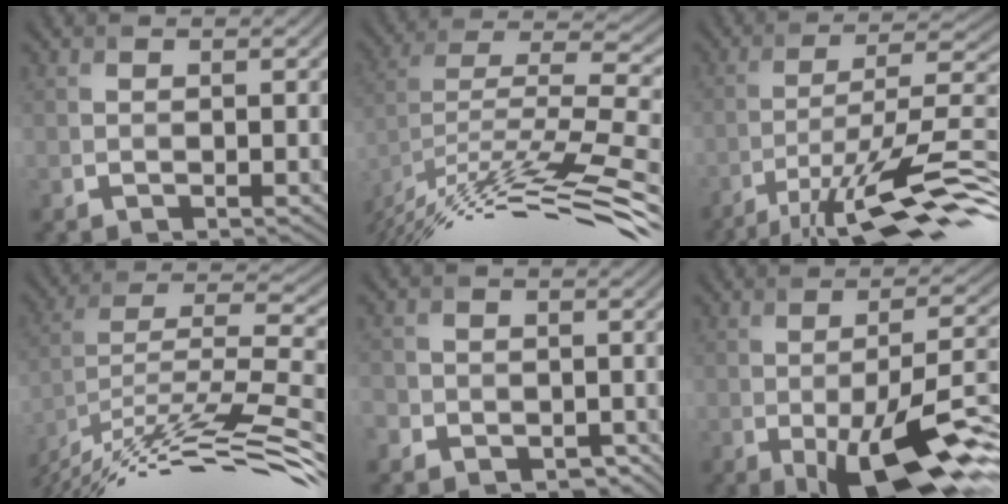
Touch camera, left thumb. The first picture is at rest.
{"total": 14.8, "force": [-7.9, 3.2, 12.1], "torque": [-0.230, 0.031, -0.140]}
{"total": 14.7, "force": [-8.3, 3.4, 11.6], "torque": [-0.199, -0.005, -0.138]}
{"total": 15.4, "force": [-9.6, 3.3, 11.7], "torque": [-0.224, 0.034, -0.174]}
{"total": 4.5, "force": [-3.2, 3.1, 0.6], "torque": [-0.003, -0.002, -0.052]}
{"total": 13.1, "force": [-4.8, 4.0, 11.5], "torque": [-0.183, -0.016, -0.072]}